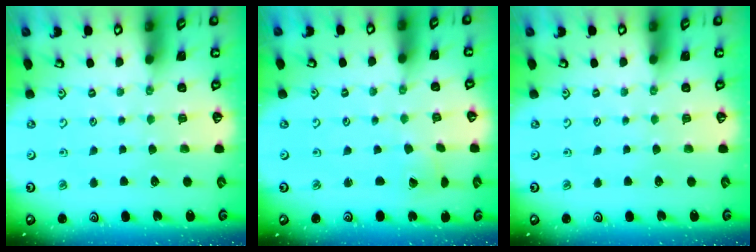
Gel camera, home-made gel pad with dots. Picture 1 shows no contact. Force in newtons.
{"total": 2.1, "press": 2.1, "slide": 0.1}
{"total": 0.0}